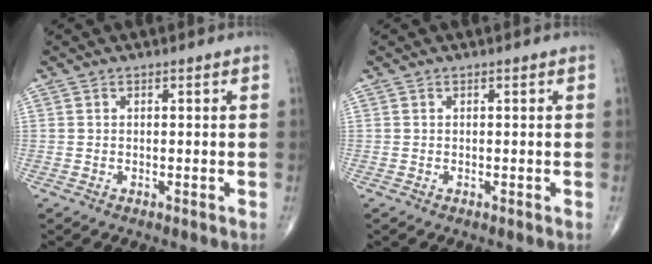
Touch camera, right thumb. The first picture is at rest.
{"total": 0.0}